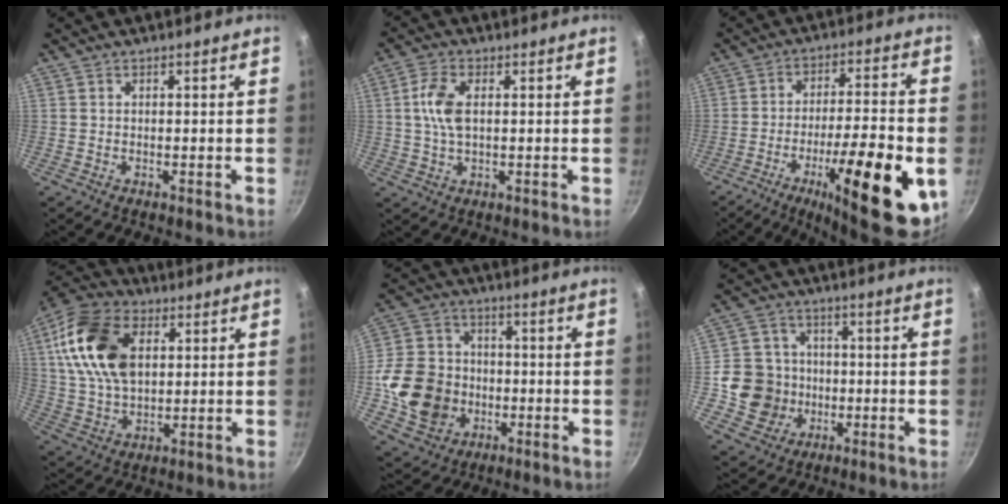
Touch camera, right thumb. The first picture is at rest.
{"total": 6.8, "force": [1.2, 3.5, 5.6], "torque": [-0.115, 0.006, 0.022]}
{"total": 22.7, "force": [-8.3, 6.2, 20.2], "torque": [-0.272, 0.025, -0.119]}
{"total": 18.8, "force": [4.9, 12.0, 13.6], "torque": [-0.241, 0.000, 0.089]}
{"total": 15.1, "force": [-2.6, 12.9, 7.4], "torque": [-0.114, 0.027, -0.043]}
{"total": 10.9, "force": [-1.6, 10.4, 3.1], "torque": [-0.032, 0.025, -0.033]}